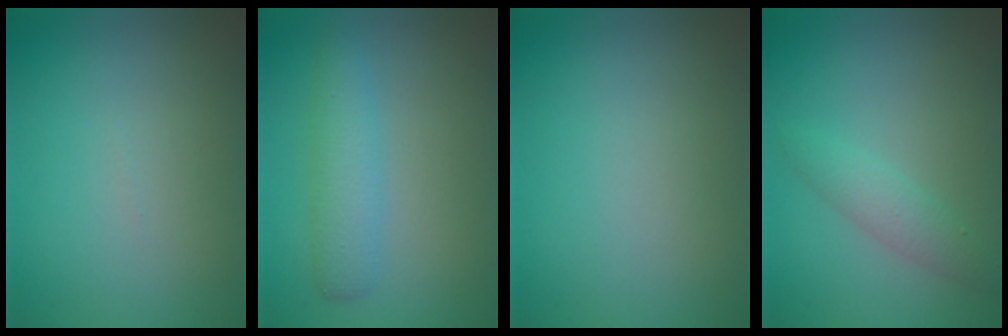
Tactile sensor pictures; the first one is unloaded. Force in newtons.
{"total": 2.9, "press": 2.9, "slide": 0.1}
{"total": 0.0}
{"total": 2.1, "press": 2.1, "slide": 0.1}